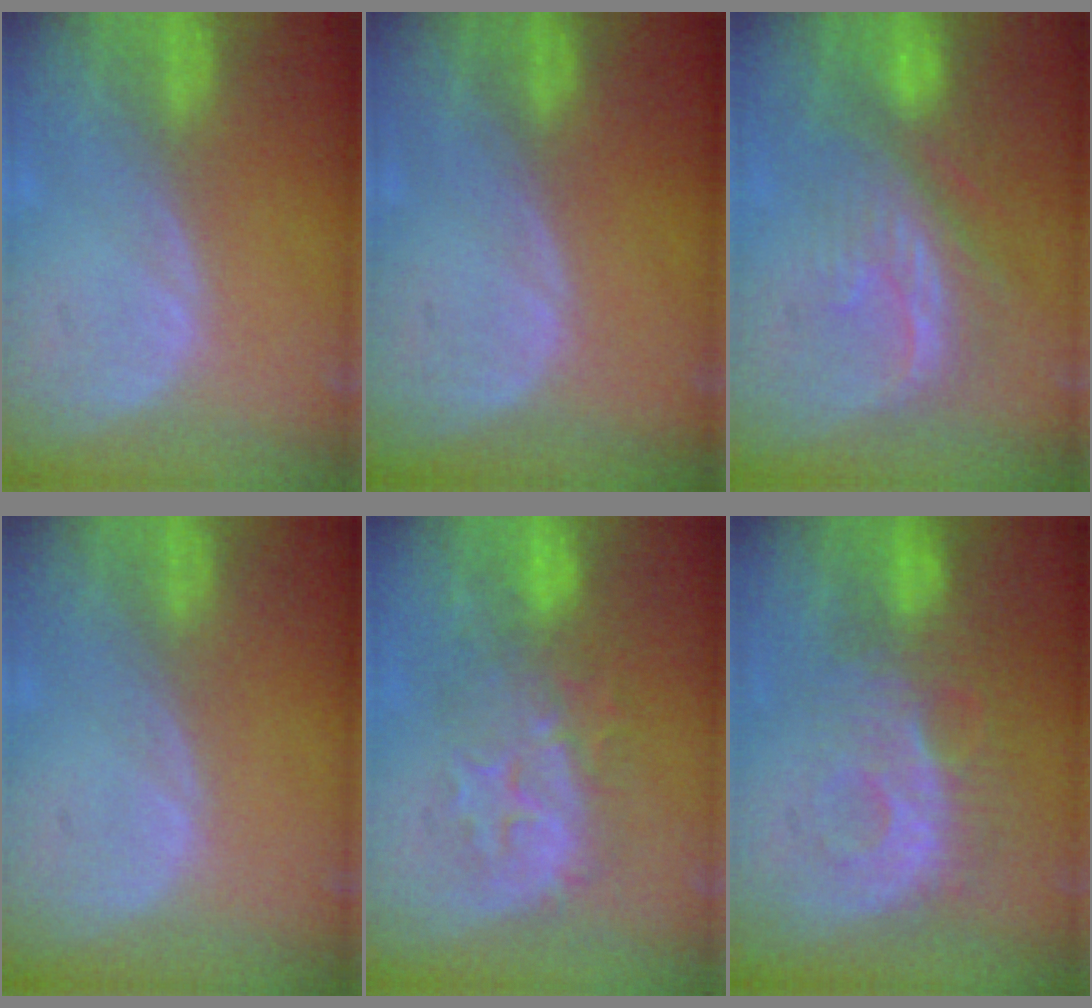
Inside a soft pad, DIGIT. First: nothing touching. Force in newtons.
{"total": 0.0}
{"total": 8.2, "press": 7.4, "slide": 3.4}
{"total": 0.0}
{"total": 8.5, "press": 8.4, "slide": 1.3}
{"total": 9.3, "press": 8.3, "slide": 4.2}